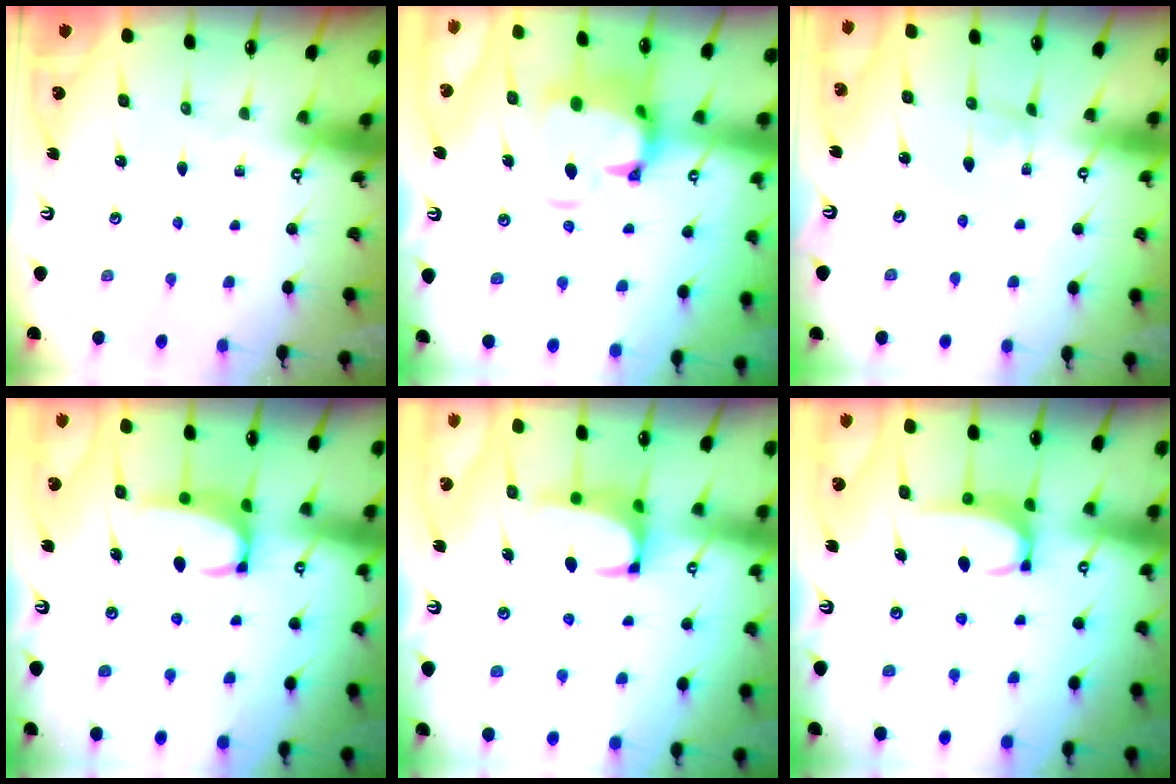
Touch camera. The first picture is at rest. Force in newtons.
{"total": 5.7, "press": 5.4, "slide": 1.9}
{"total": 2.8, "press": 2.8, "slide": 0.1}
{"total": 3.0, "press": 2.9, "slide": 0.8}
{"total": 1.6, "press": 1.3, "slide": 0.9}
{"total": 3.4, "press": 3.3, "slide": 0.4}